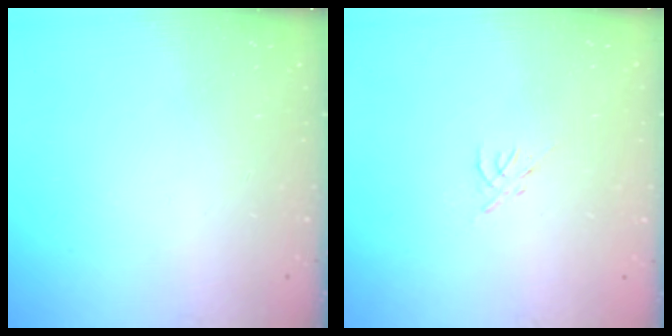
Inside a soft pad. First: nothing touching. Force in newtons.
{"total": 0.0}